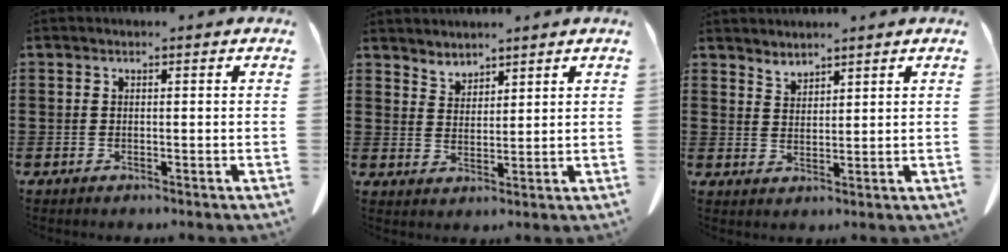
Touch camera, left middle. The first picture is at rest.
{"total": 3.0, "force": [2.9, 0.5, -0.3], "torque": [-0.003, -0.010, 0.058]}
{"total": 2.6, "force": [2.5, 0.2, -0.2], "torque": [-0.003, -0.010, 0.050]}